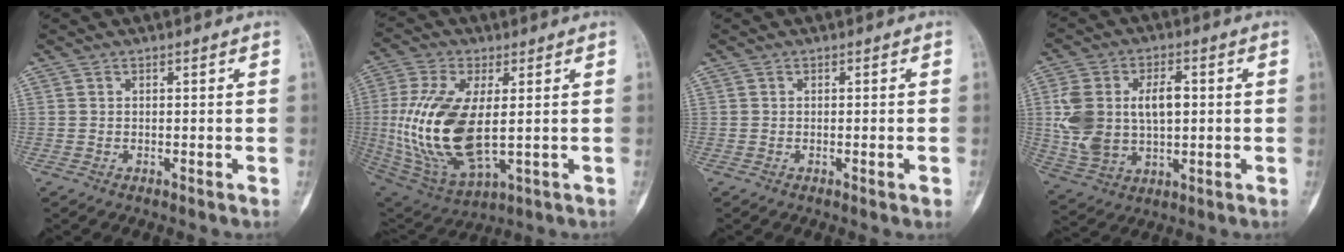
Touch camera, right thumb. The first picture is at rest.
{"total": 18.9, "force": [-0.1, 8.4, 17.0], "torque": [-0.360, -0.012, 0.014]}
{"total": 1.4, "force": [-0.4, 0.3, 1.3], "torque": [-0.015, 0.000, -0.003]}
{"total": 14.5, "force": [1.2, 8.8, 11.4], "torque": [-0.212, 0.012, 0.032]}